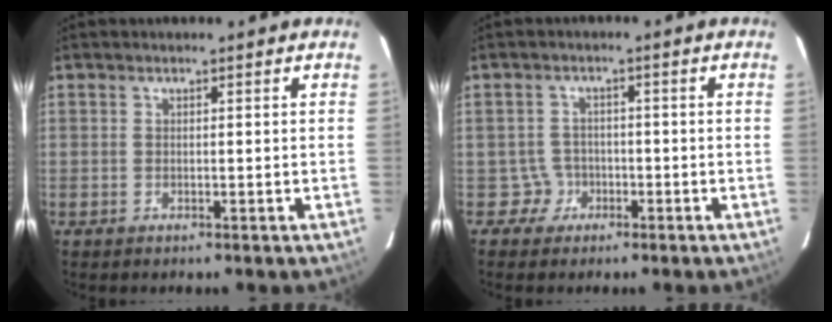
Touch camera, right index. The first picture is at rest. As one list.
[{"total": 2.9, "force": [-1.3, 2.5, -0.7], "torque": [0.025, 0.014, -0.027]}]